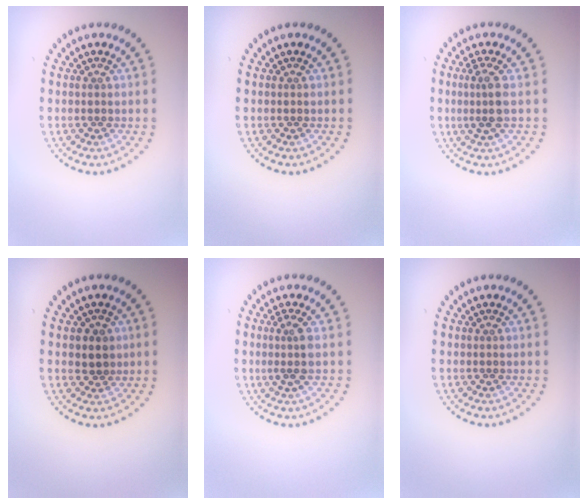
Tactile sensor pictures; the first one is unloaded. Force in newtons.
{"total": 0.0}
{"total": 2.2, "press": 1.9, "slide": 1.1}
{"total": 2.0, "press": 1.8, "slide": 0.8}
{"total": 2.0, "press": 1.6, "slide": 1.1}
{"total": 0.0}